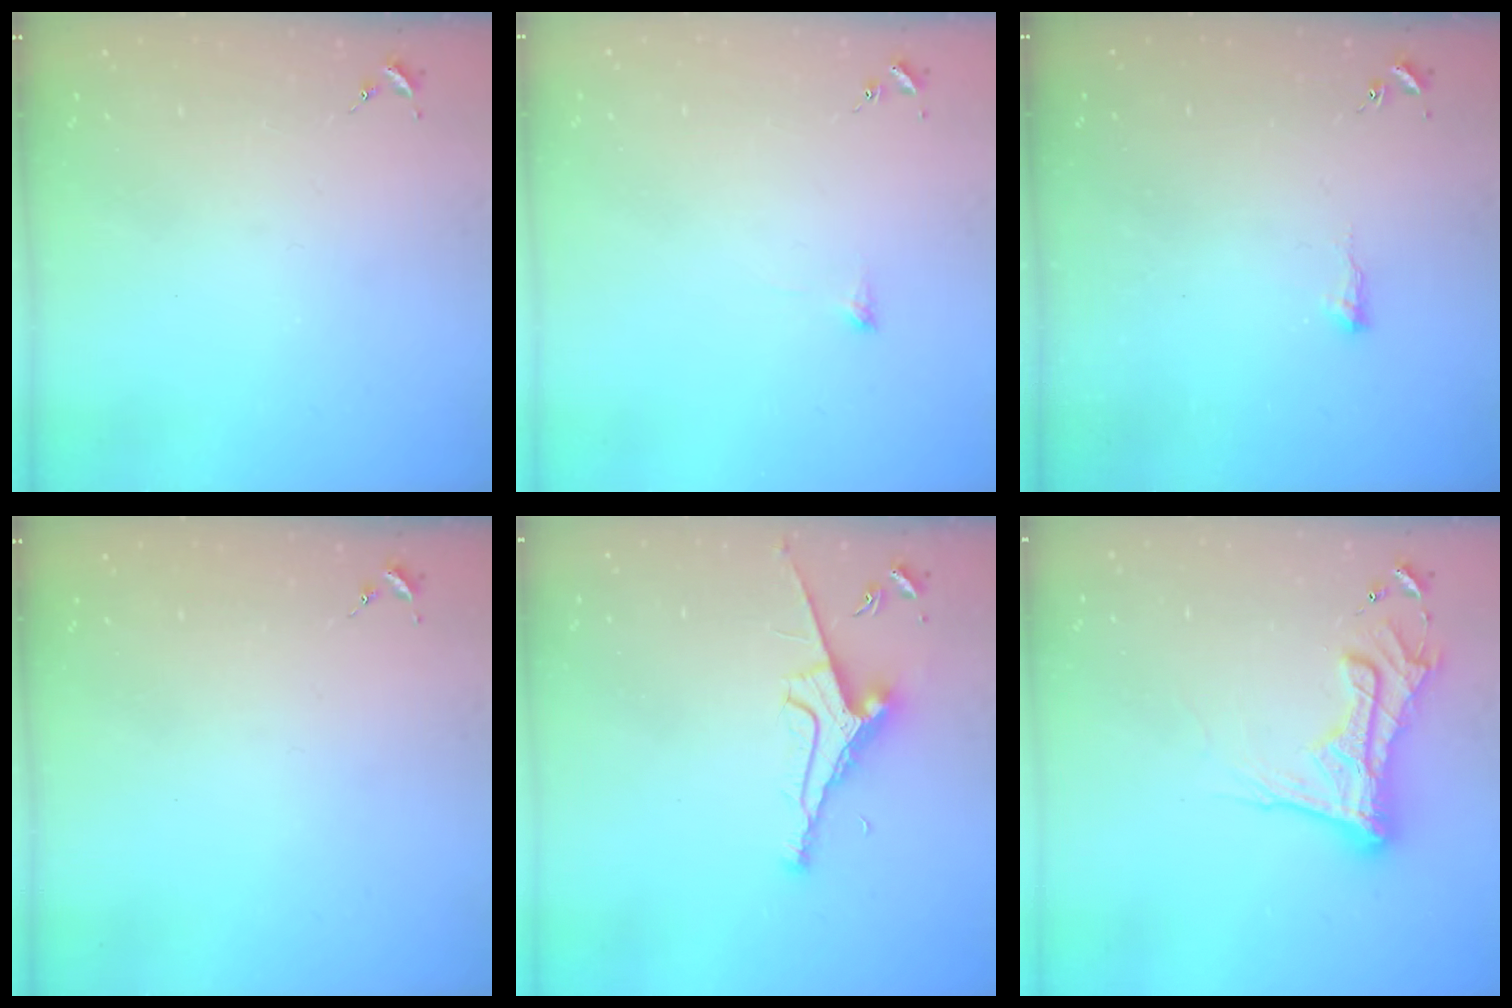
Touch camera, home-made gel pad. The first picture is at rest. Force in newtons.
{"total": 5.1, "press": 5.0, "slide": 1.0}
{"total": 4.8, "press": 4.7, "slide": 0.7}
{"total": 0.0}
{"total": 8.9, "press": 8.8, "slide": 1.3}
{"total": 15.5, "press": 15.4, "slide": 1.4}